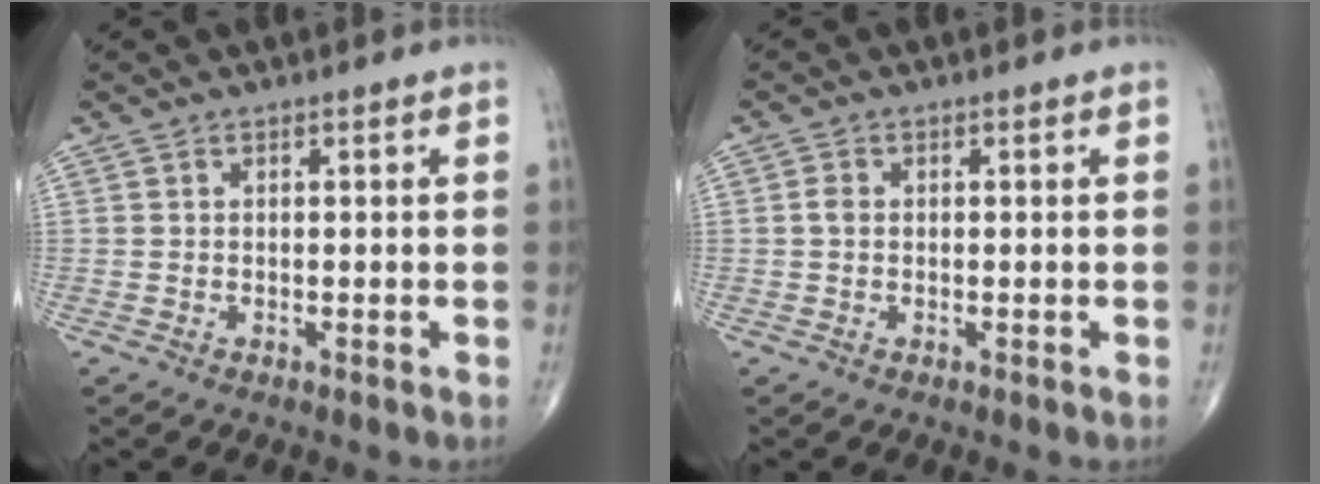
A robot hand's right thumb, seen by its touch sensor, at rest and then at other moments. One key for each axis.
{"total": 1.3, "fx": 0.0, "fy": 1.0, "fz": 0.9, "tx": -0.014, "ty": 0.001, "tz": -0.003}